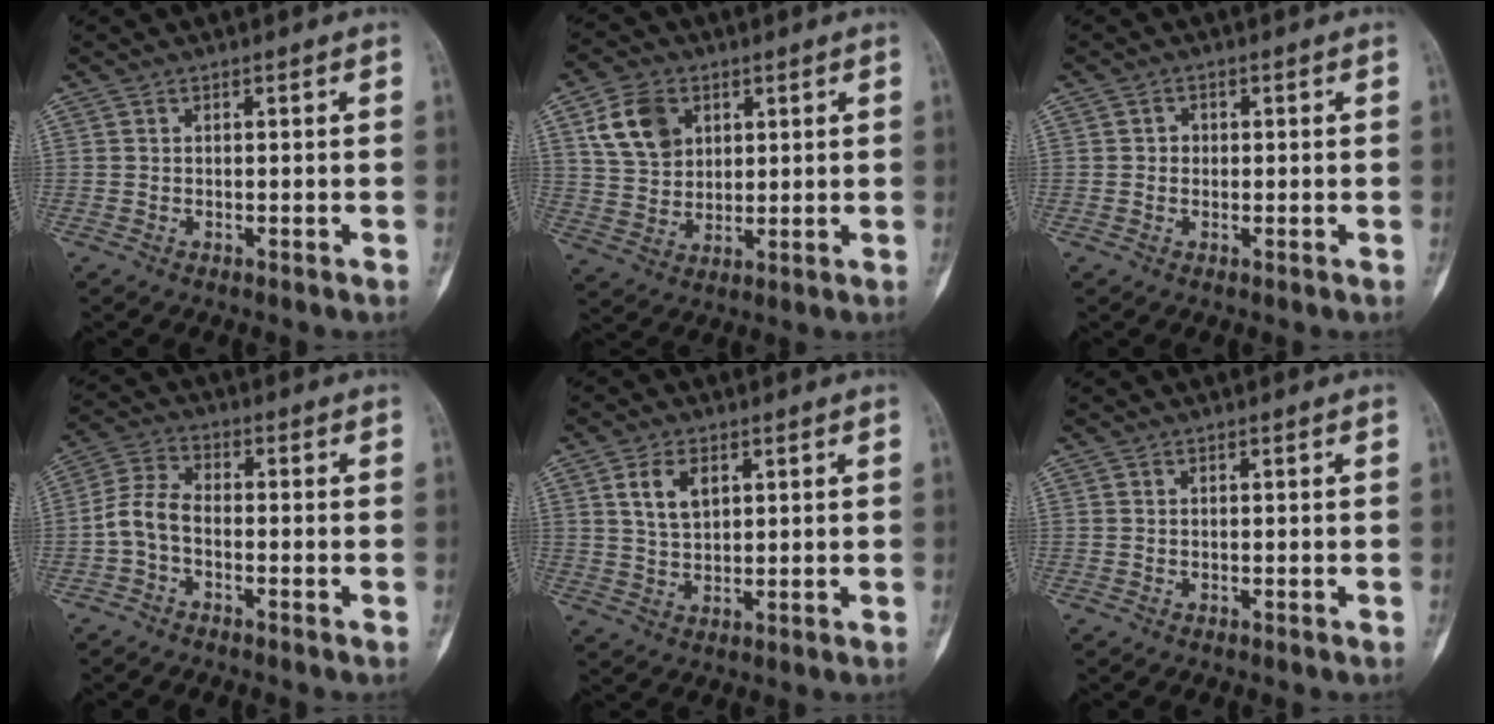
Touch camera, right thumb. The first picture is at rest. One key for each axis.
{"total": 9.7, "fx": 3.9, "fy": 7.2, "fz": 5.2, "tx": -0.075, "ty": -0.010, "tz": 0.081}
{"total": 1.4, "fx": 0.0, "fy": 1.3, "fz": 0.5, "tx": 0.005, "ty": 0.005, "tz": -0.002}
{"total": 5.5, "fx": -1.9, "fy": 3.1, "fz": 4.2, "tx": -0.090, "ty": 0.024, "tz": -0.049}
{"total": 5.7, "fx": 2.3, "fy": 3.3, "fz": 4.0, "tx": -0.063, "ty": -0.009, "tz": 0.046}
{"total": 0.0}